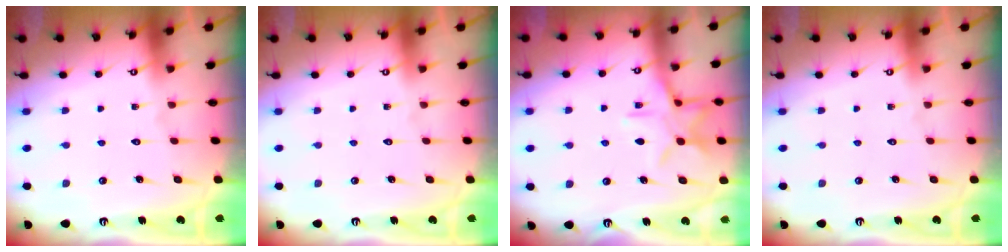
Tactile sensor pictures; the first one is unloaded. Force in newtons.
{"total": 0.0}
{"total": 11.5, "press": 11.5, "slide": 0.7}
{"total": 0.0}